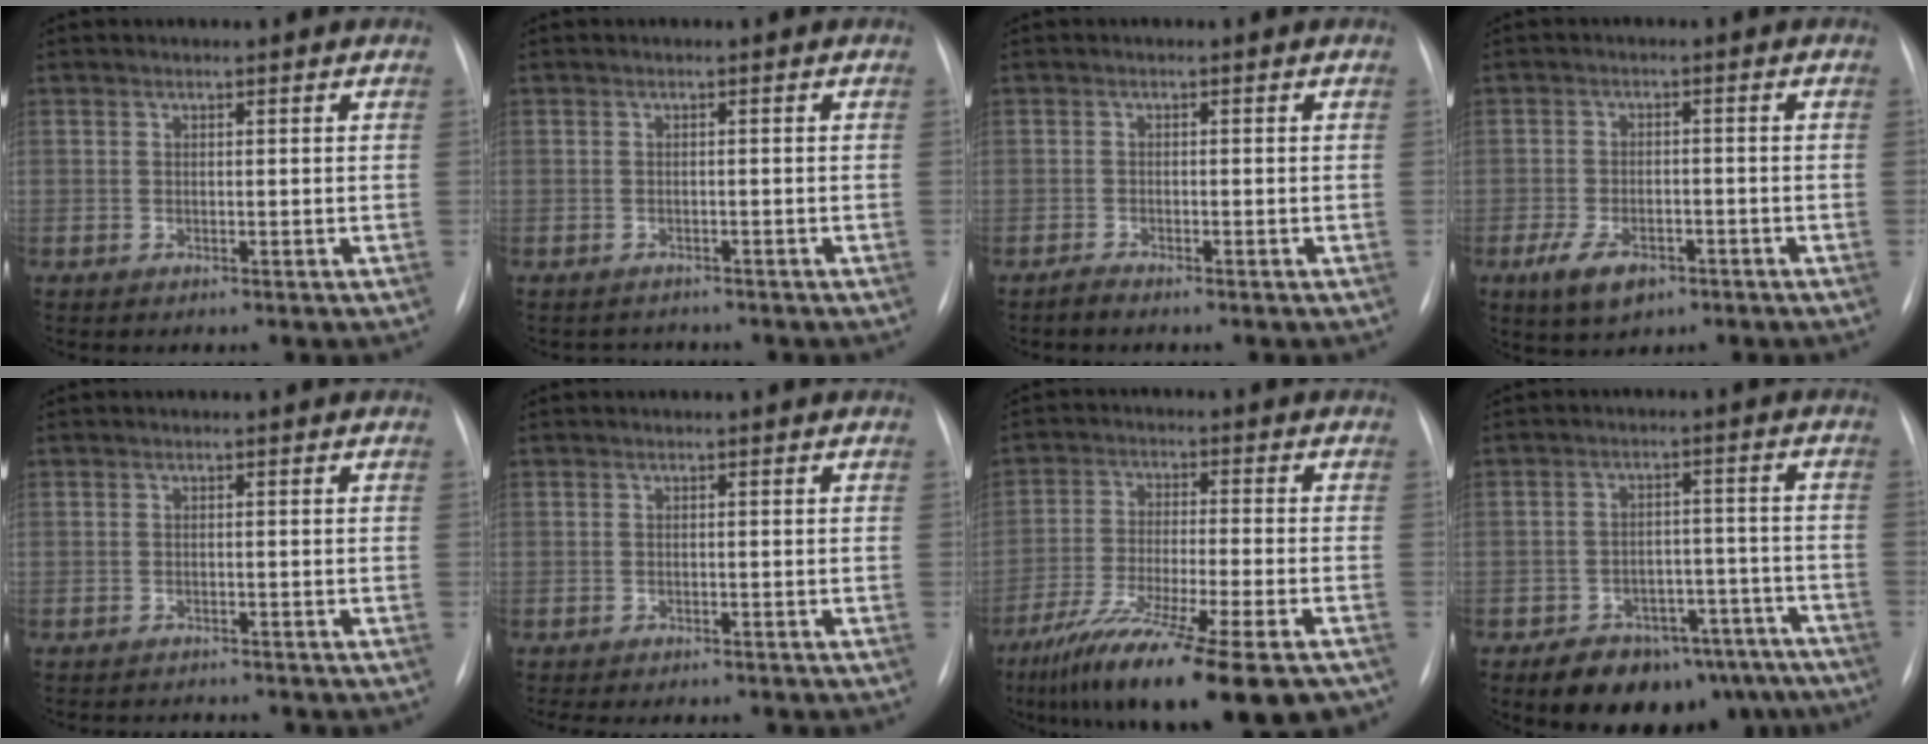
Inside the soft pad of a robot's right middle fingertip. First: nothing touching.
{"total": 1.6, "force": [-1.3, 0.6, -0.6], "torque": [0.007, -0.002, -0.020]}
{"total": 1.2, "force": [-1.1, 0.1, 0.4], "torque": [-0.014, -0.002, -0.020]}
{"total": 5.6, "force": [-3.0, 2.9, 3.7], "torque": [-0.079, -0.004, -0.048]}
{"total": 2.7, "force": [-2.7, 0.3, 0.1], "torque": [0.001, -0.007, -0.036]}
{"total": 7.7, "force": [-6.7, 2.1, 3.2], "torque": [-0.040, 0.001, -0.086]}
{"total": 20.3, "force": [-14.3, 2.0, 14.2], "torque": [-0.210, -0.046, -0.233]}
{"total": 15.7, "force": [-12.3, 7.9, 5.8], "torque": [-0.048, 0.035, -0.155]}